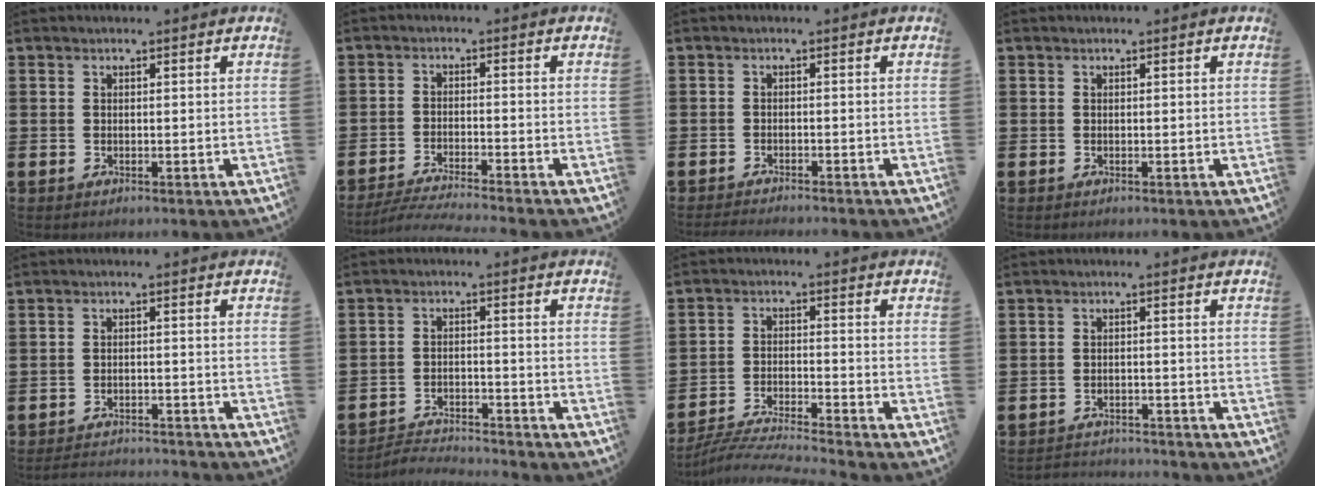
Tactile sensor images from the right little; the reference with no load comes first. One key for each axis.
{"total": 3.1, "fx": -2.9, "fy": -0.3, "fz": 1.2, "tx": -0.017, "ty": -0.002, "tz": -0.055}
{"total": 1.3, "fx": -1.3, "fy": -0.1, "fz": 0.2, "tx": -0.003, "ty": 0.000, "tz": -0.025}
{"total": 0.0}
{"total": 2.5, "fx": -2.5, "fy": 0.0, "fz": 0.1, "tx": -0.005, "ty": 0.002, "tz": -0.053}
{"total": 3.1, "fx": -3.1, "fy": 0.1, "fz": 0.0, "tx": -0.005, "ty": 0.003, "tz": -0.067}
{"total": 5.0, "fx": -4.8, "fy": -0.4, "fz": 1.3, "tx": -0.025, "ty": -0.013, "tz": -0.096}
{"total": 2.3, "fx": -2.3, "fy": 0.1, "fz": -0.3, "tx": -0.002, "ty": 0.003, "tz": -0.051}